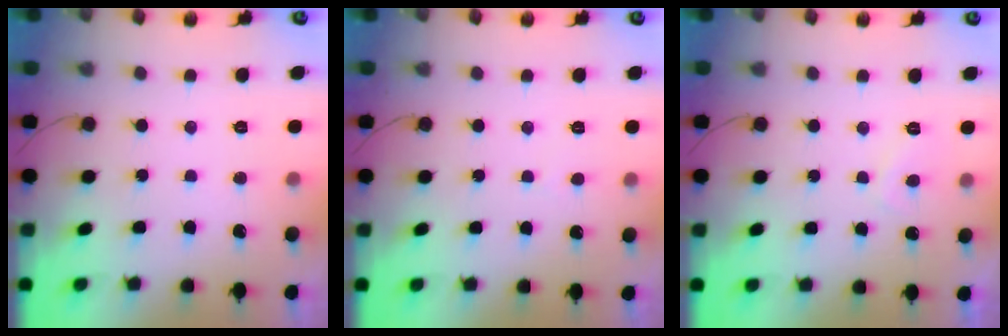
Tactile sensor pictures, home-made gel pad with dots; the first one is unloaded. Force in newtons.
{"total": 2.7, "press": 2.7, "slide": 0.2}
{"total": 1.5, "press": 1.4, "slide": 0.6}